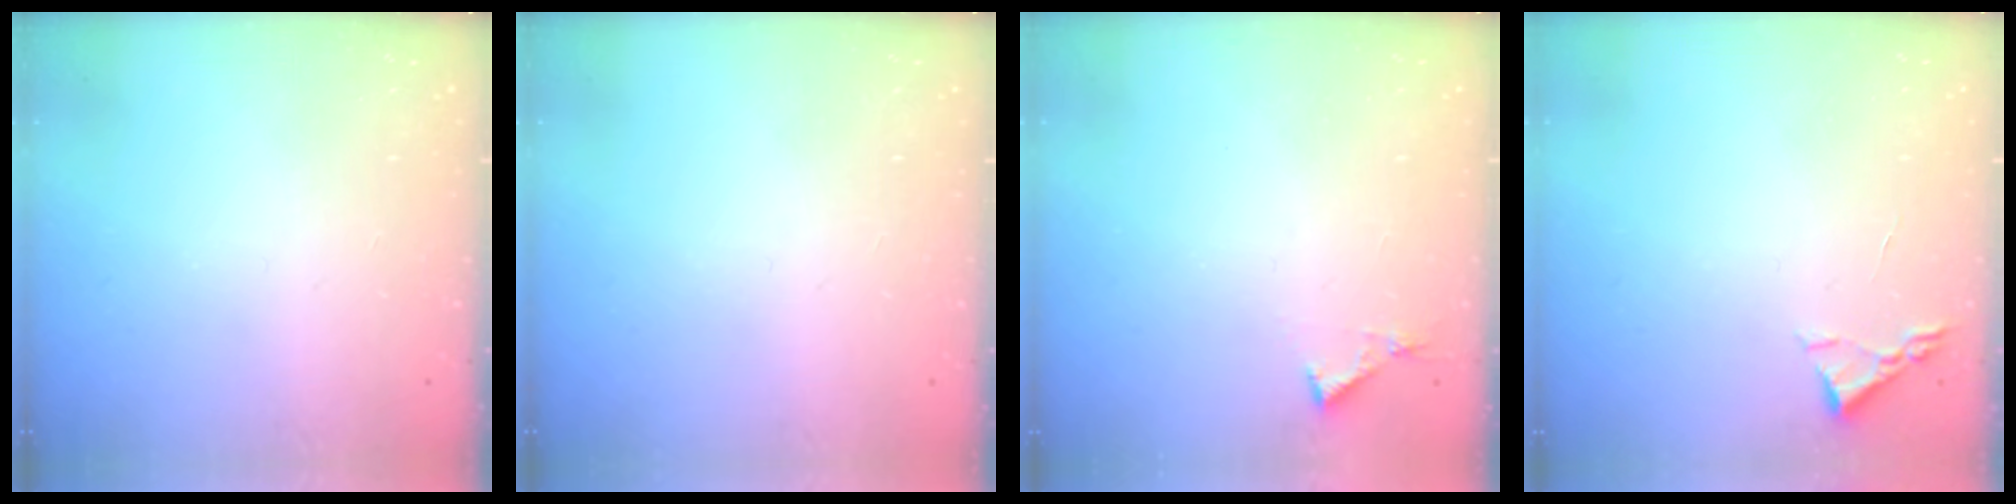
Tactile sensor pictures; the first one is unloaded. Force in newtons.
{"total": 0.0}
{"total": 4.1, "press": 4.1, "slide": 0.5}
{"total": 2.2, "press": 2.2, "slide": 0.3}